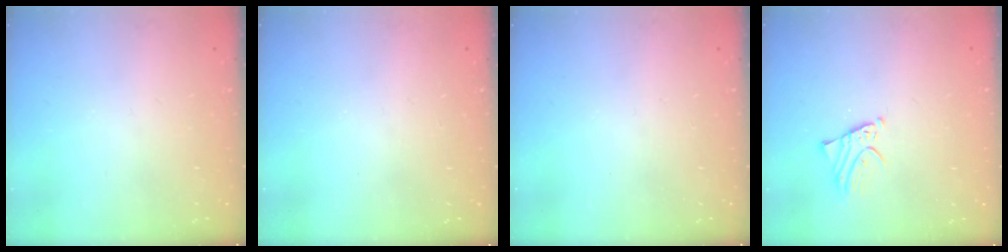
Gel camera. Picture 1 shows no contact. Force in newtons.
{"total": 2.2, "press": 2.2, "slide": 0.2}
{"total": 0.0}
{"total": 2.1, "press": 2.1, "slide": 0.2}